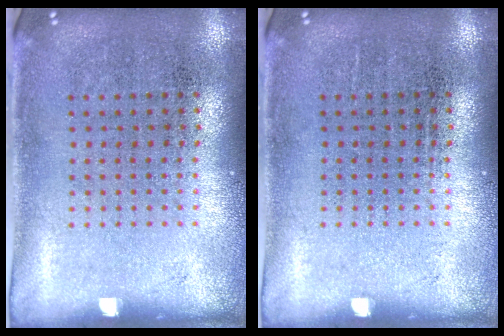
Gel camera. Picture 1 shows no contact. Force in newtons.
{"total": 0.0}